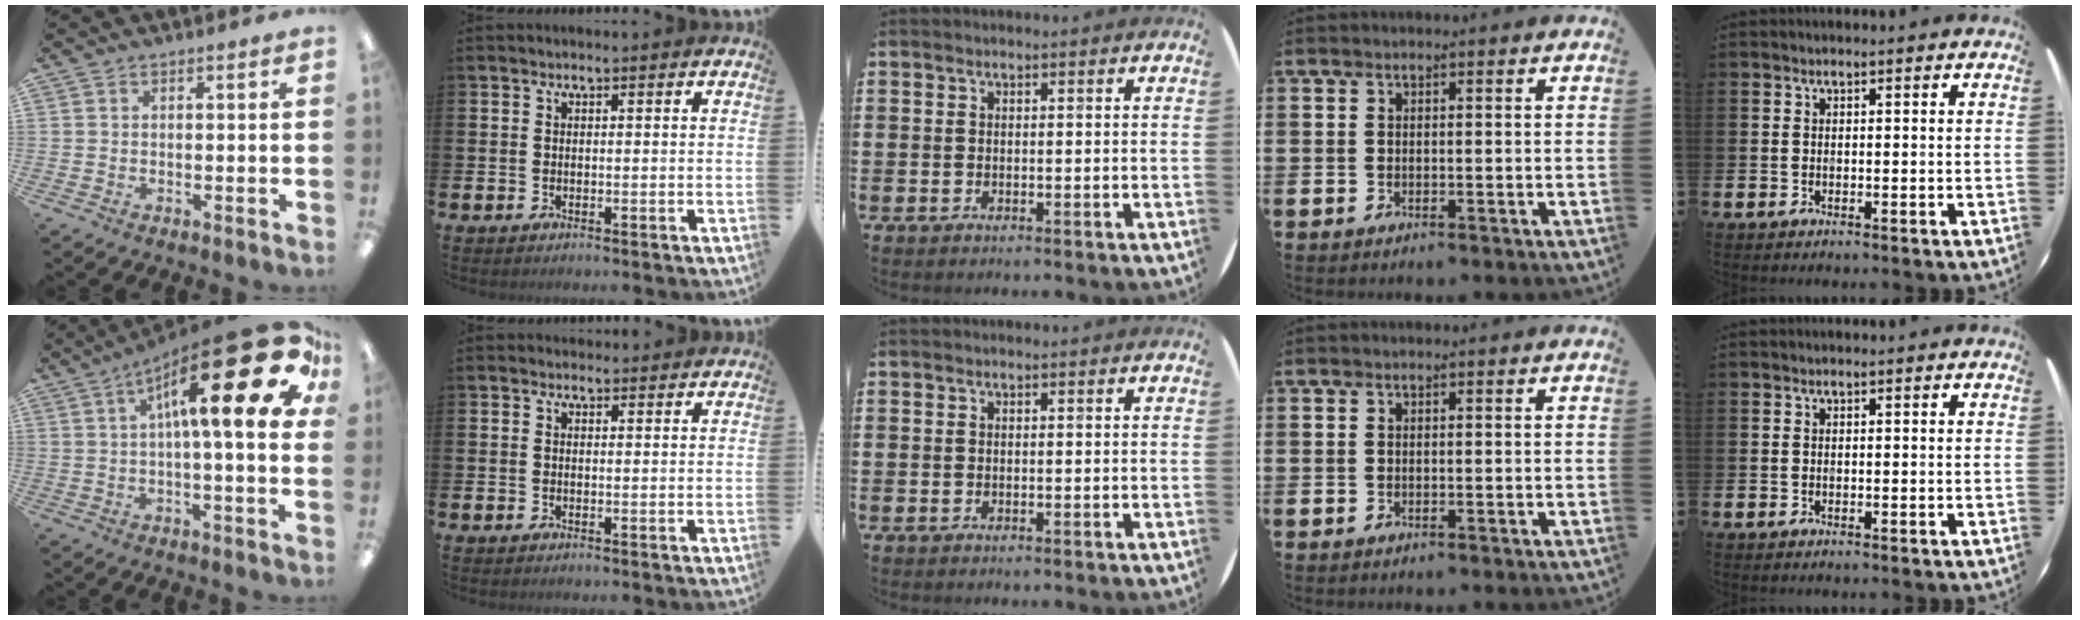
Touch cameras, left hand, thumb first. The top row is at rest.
{"thumb": {"total": 25.3, "force": [9.1, 6.5, 22.7], "torque": [-0.349, -0.053, 0.140]}, "index": {"total": 1.2, "force": [1.0, 0.6, 0.1], "torque": [0.015, -0.001, 0.015]}}